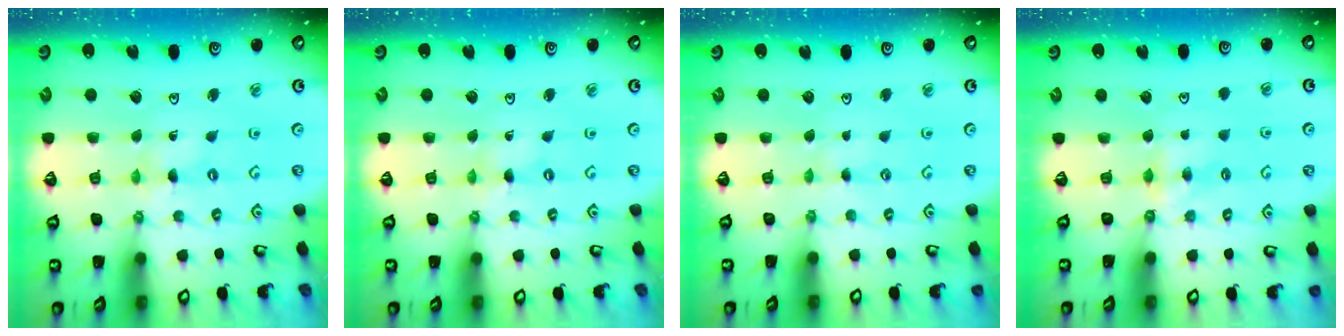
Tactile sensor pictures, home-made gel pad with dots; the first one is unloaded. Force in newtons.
{"total": 0.0}
{"total": 0.0}
{"total": 3.8, "press": 3.7, "slide": 0.4}